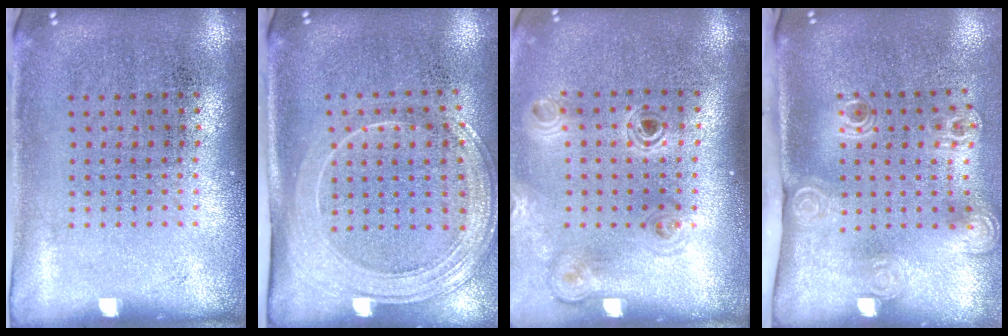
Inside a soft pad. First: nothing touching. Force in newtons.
{"total": 2.1, "press": 1.9, "slide": 1.0}
{"total": 1.1, "press": 1.1, "slide": 0.2}
{"total": 2.1, "press": 1.5, "slide": 1.5}